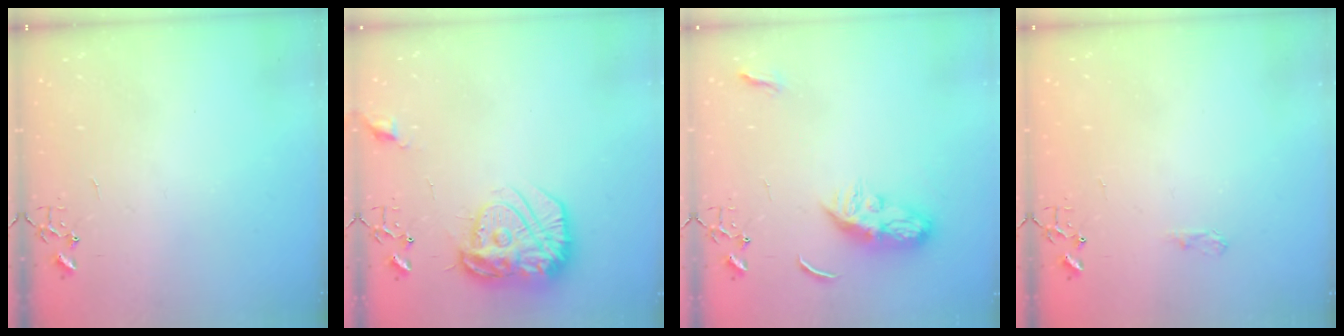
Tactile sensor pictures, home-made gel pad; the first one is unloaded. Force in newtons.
{"total": 17.7, "press": 17.6, "slide": 1.4}
{"total": 8.7, "press": 8.7, "slide": 0.4}
{"total": 6.8, "press": 6.8, "slide": 0.6}